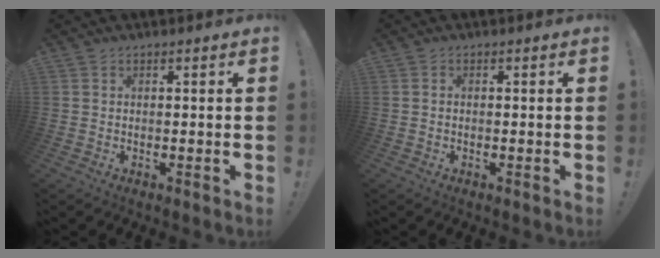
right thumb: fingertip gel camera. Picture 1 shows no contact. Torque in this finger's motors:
{"motor_torque": [-0.06, 0.10, 0.33, -0.17, 0.01]}